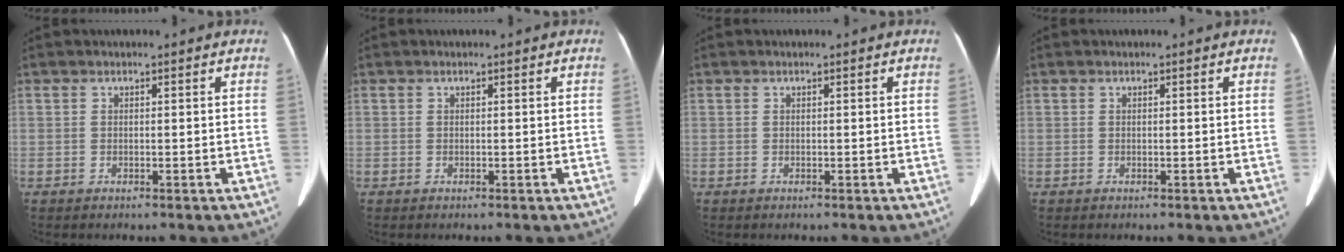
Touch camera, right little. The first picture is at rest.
{"total": 0.0}
{"total": 0.0}
{"total": 0.0}